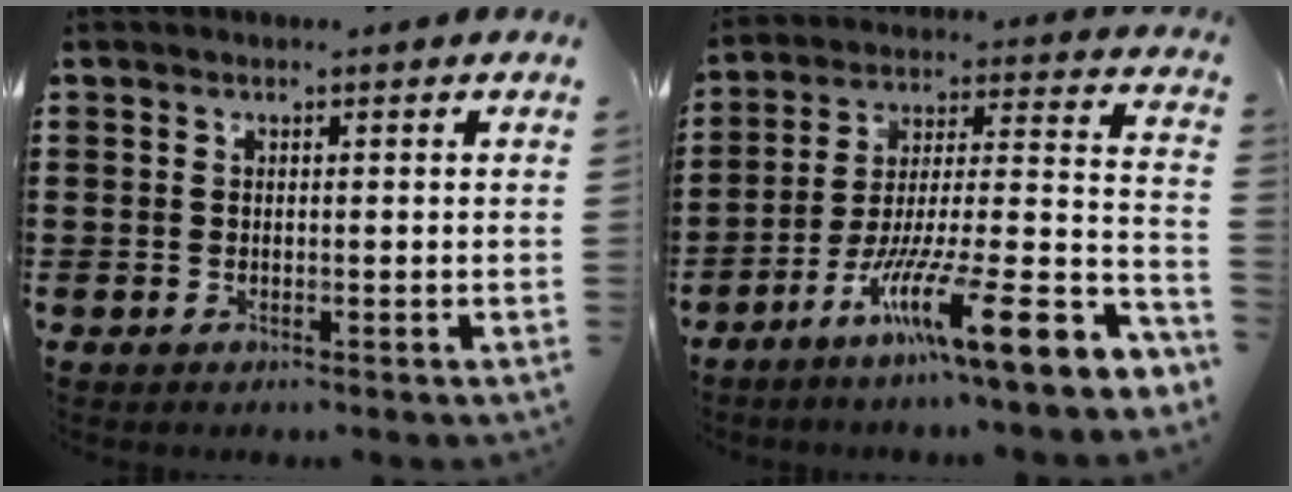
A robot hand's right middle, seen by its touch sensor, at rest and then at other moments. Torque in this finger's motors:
{"motor_torque": [2.14, 0.00, 1.05, 0.21]}